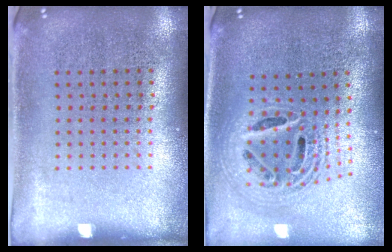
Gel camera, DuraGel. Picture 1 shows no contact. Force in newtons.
{"total": 2.2, "press": 1.7, "slide": 1.4}